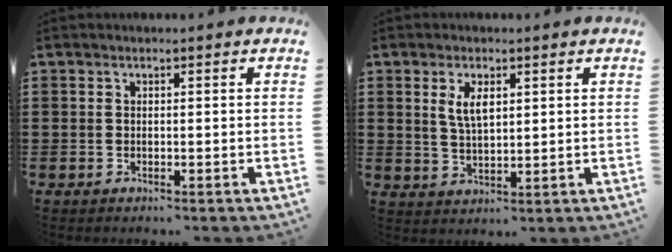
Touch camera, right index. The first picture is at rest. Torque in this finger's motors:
{"motor_torque": [0.43, -0.38, 0.28, 0.11]}